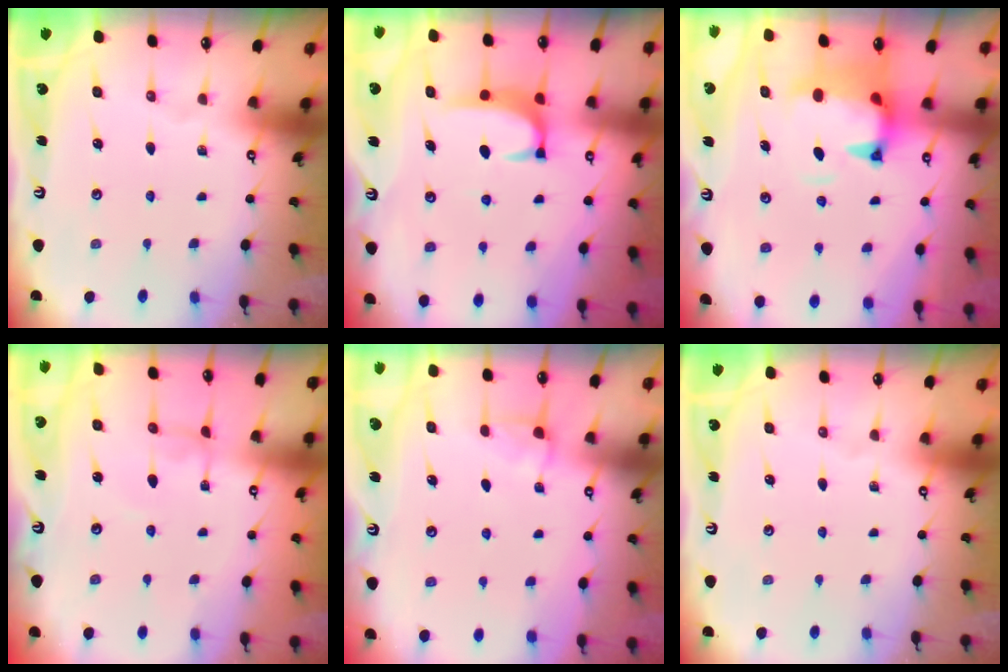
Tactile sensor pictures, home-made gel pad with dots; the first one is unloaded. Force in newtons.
{"total": 1.8, "press": 1.7, "slide": 0.5}
{"total": 1.6, "press": 1.2, "slide": 1.1}
{"total": 3.1, "press": 3.1, "slide": 0.1}
{"total": 1.7, "press": 1.6, "slide": 0.7}
{"total": 0.0}